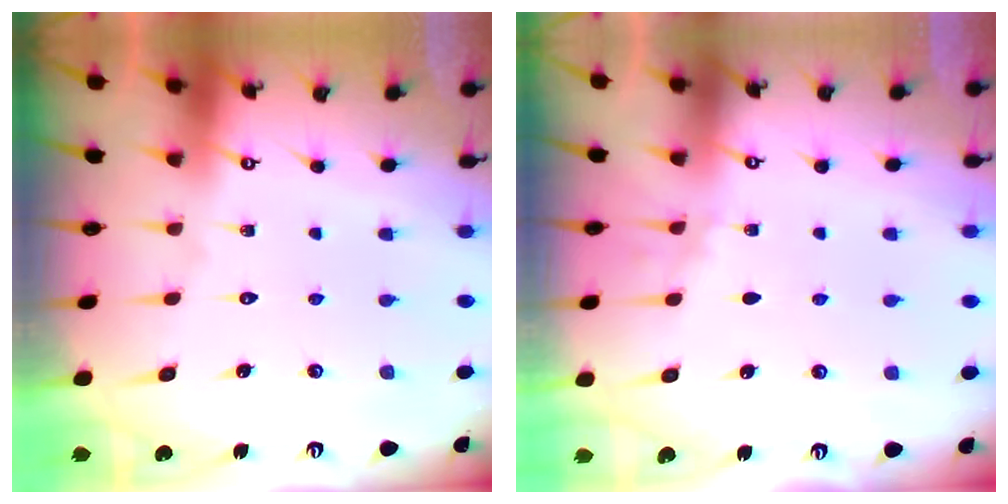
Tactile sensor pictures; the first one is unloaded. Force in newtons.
{"total": 2.2, "press": 1.4, "slide": 1.7}